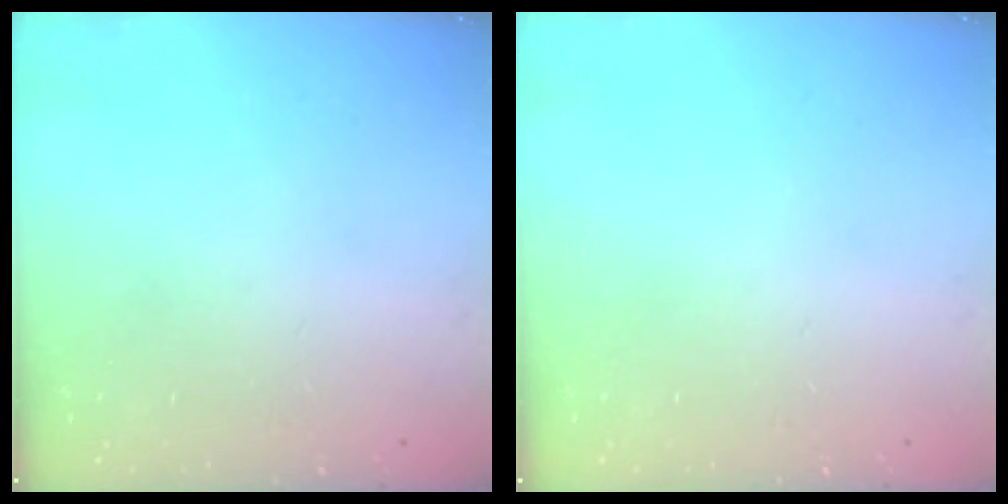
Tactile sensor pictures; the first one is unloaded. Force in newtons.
{"total": 0.0}